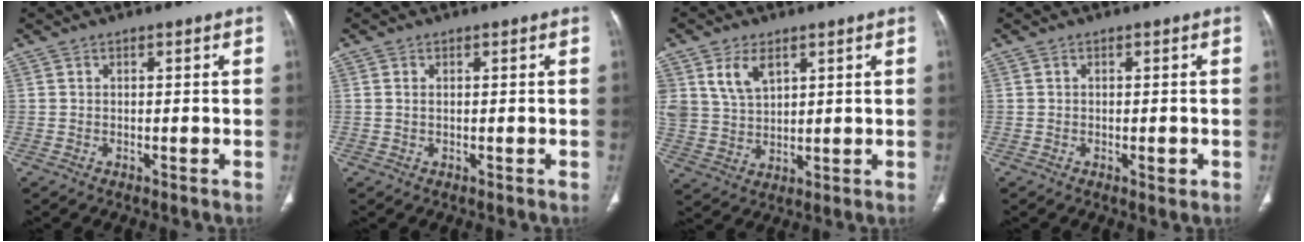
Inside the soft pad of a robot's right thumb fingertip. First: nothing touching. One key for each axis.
{"total": 0.8, "fx": 0.2, "fy": 0.5, "fz": 0.6, "tx": -0.018, "ty": 0.003, "tz": 0.005}
{"total": 7.5, "fx": 3.8, "fy": 4.7, "fz": 4.3, "tx": -0.071, "ty": -0.018, "tz": 0.083}
{"total": 1.5, "fx": -0.5, "fy": 0.6, "fz": 1.3, "tx": -0.015, "ty": -0.002, "tz": -0.005}